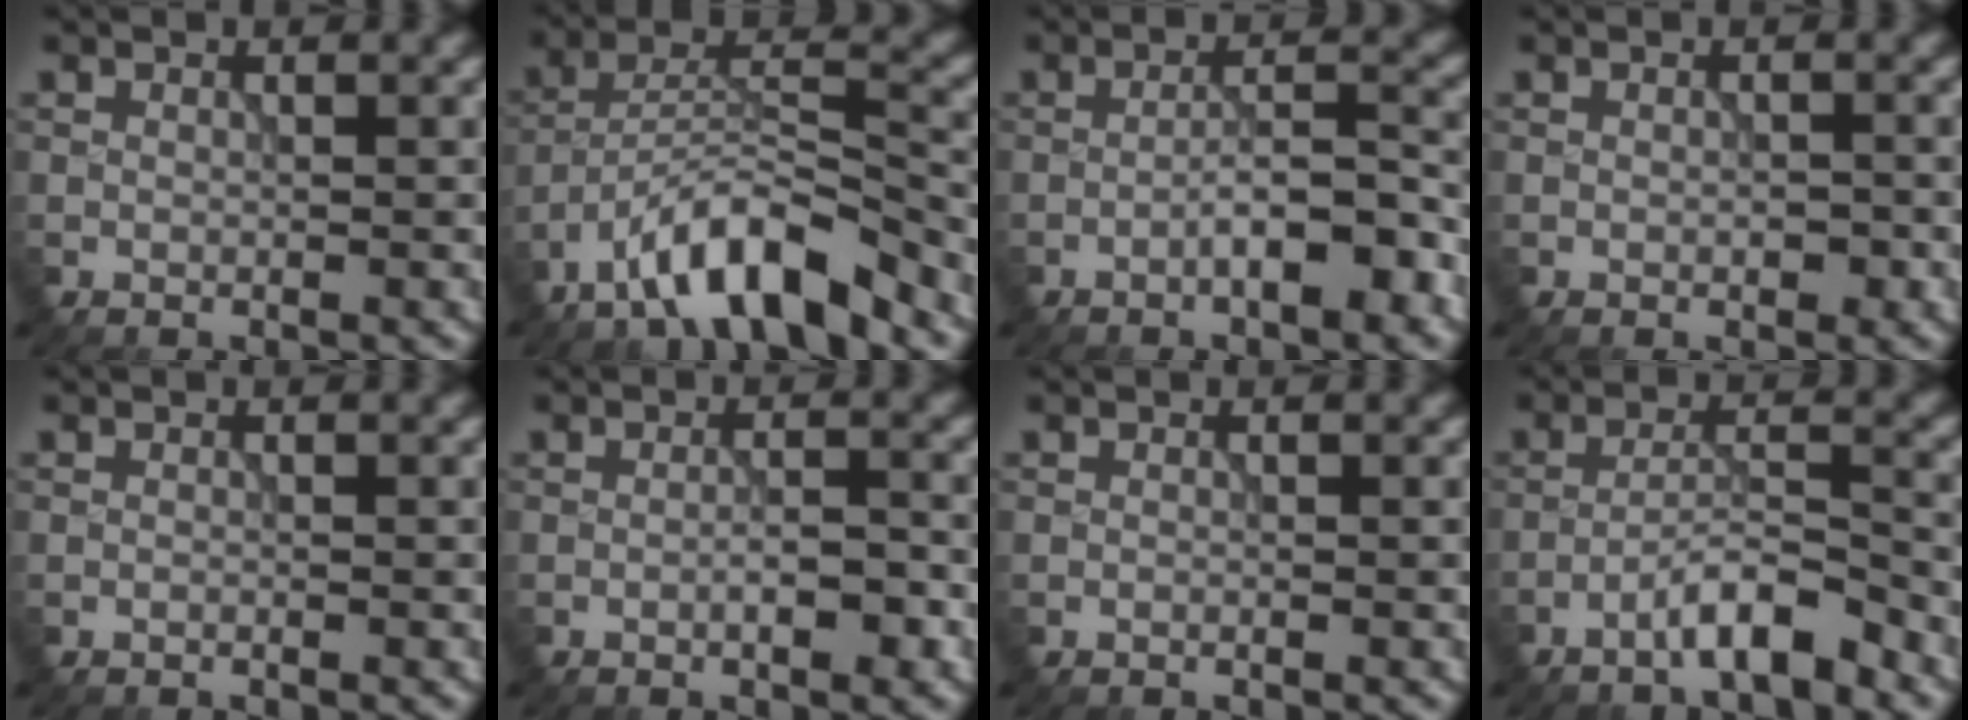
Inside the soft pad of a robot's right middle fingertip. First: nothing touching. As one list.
[{"total": 7.9, "force": [-5.9, 1.7, 5.0], "torque": [-0.082, 0.011, -0.106]}, {"total": 4.3, "force": [-2.0, 0.9, 3.7], "torque": [-0.056, 0.013, -0.037]}, {"total": 1.1, "force": [-0.3, 0.5, 0.9], "torque": [-0.013, 0.002, -0.004]}, {"total": 0.0}, {"total": 2.4, "force": [-0.9, 0.6, 2.2], "torque": [-0.033, 0.005, -0.015]}, {"total": 0.0}, {"total": 4.1, "force": [-2.9, 0.5, 2.8], "torque": [-0.048, 0.014, -0.058]}]